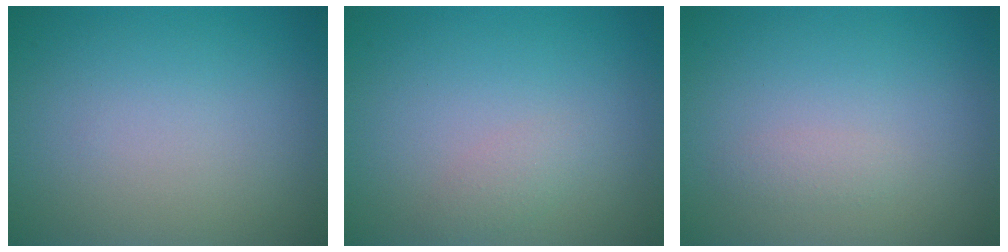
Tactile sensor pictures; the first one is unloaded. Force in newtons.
{"total": 1.1, "press": 1.1, "slide": 0.0}
{"total": 0.8, "press": 0.8, "slide": 0.0}